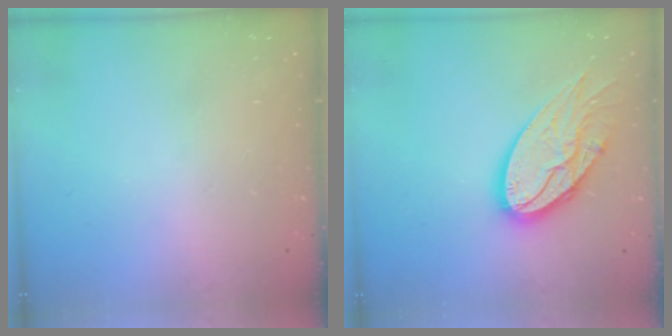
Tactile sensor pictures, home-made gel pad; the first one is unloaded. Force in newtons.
{"total": 19.3, "press": 19.2, "slide": 1.8}